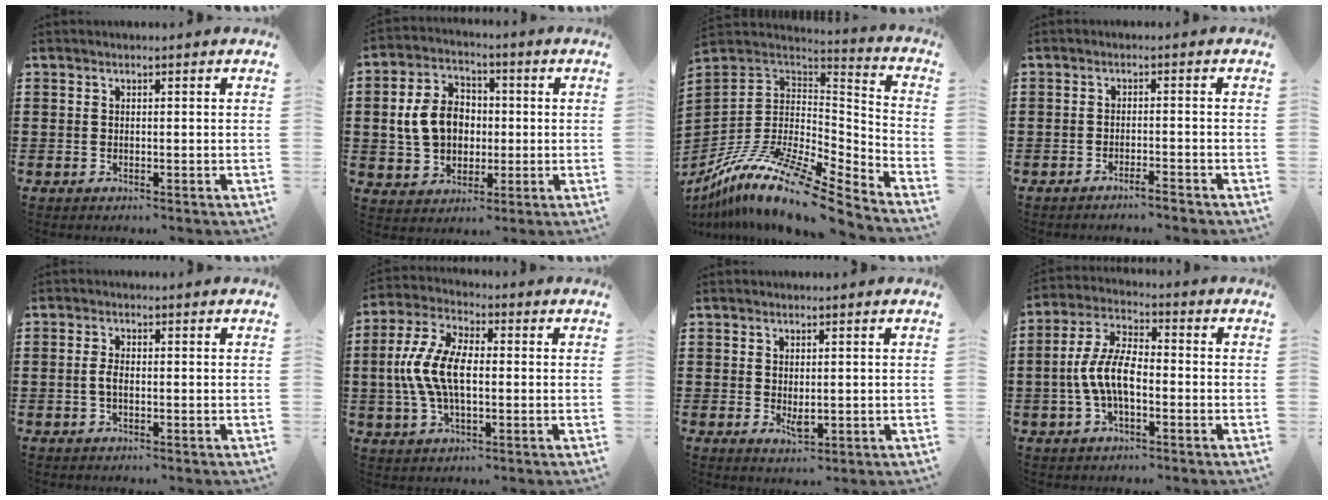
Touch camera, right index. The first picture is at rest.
{"total": 8.9, "force": [0.1, 7.0, 5.4], "torque": [-0.132, 0.015, -0.002]}
{"total": 14.1, "force": [-9.9, 3.6, 9.5], "torque": [-0.193, 0.015, -0.183]}
{"total": 2.1, "force": [-1.9, -0.1, 0.8], "torque": [-0.015, 0.000, -0.038]}
{"total": 2.0, "force": [-0.4, 0.8, 1.8], "torque": [-0.048, -0.005, -0.012]}
{"total": 9.5, "force": [-0.8, 4.8, 8.2], "torque": [-0.195, -0.002, -0.023]}
{"total": 1.9, "force": [0.1, 0.9, 1.6], "torque": [-0.030, -0.001, 0.004]}
{"total": 8.0, "force": [-1.9, 3.5, 7.0], "torque": [-0.160, -0.004, -0.041]}